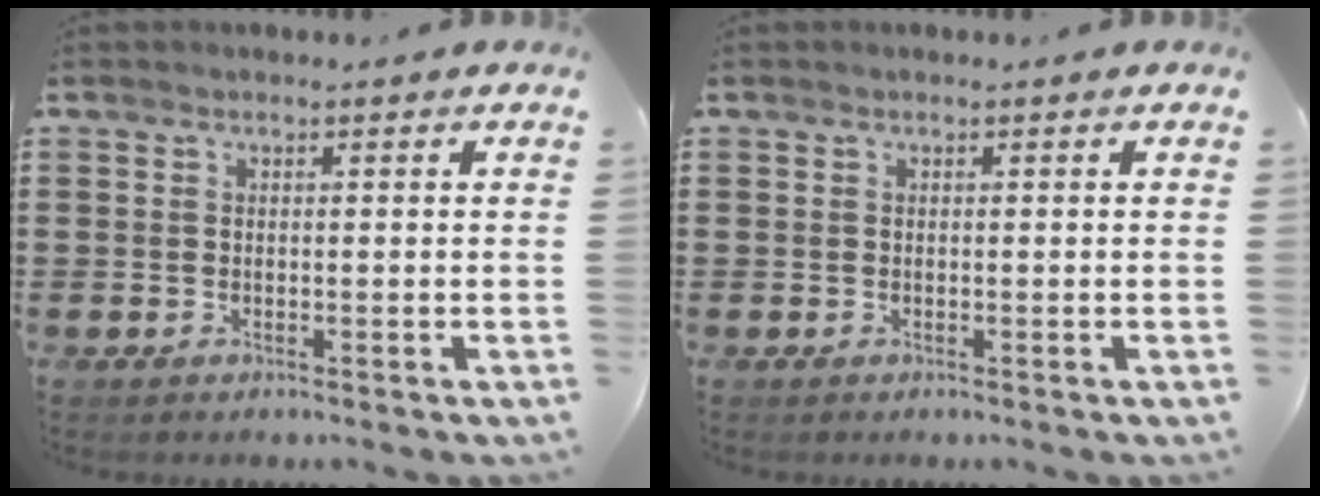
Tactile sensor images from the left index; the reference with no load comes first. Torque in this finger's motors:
{"motor_torque": [0.00, 0.00, 0.00, -0.01]}